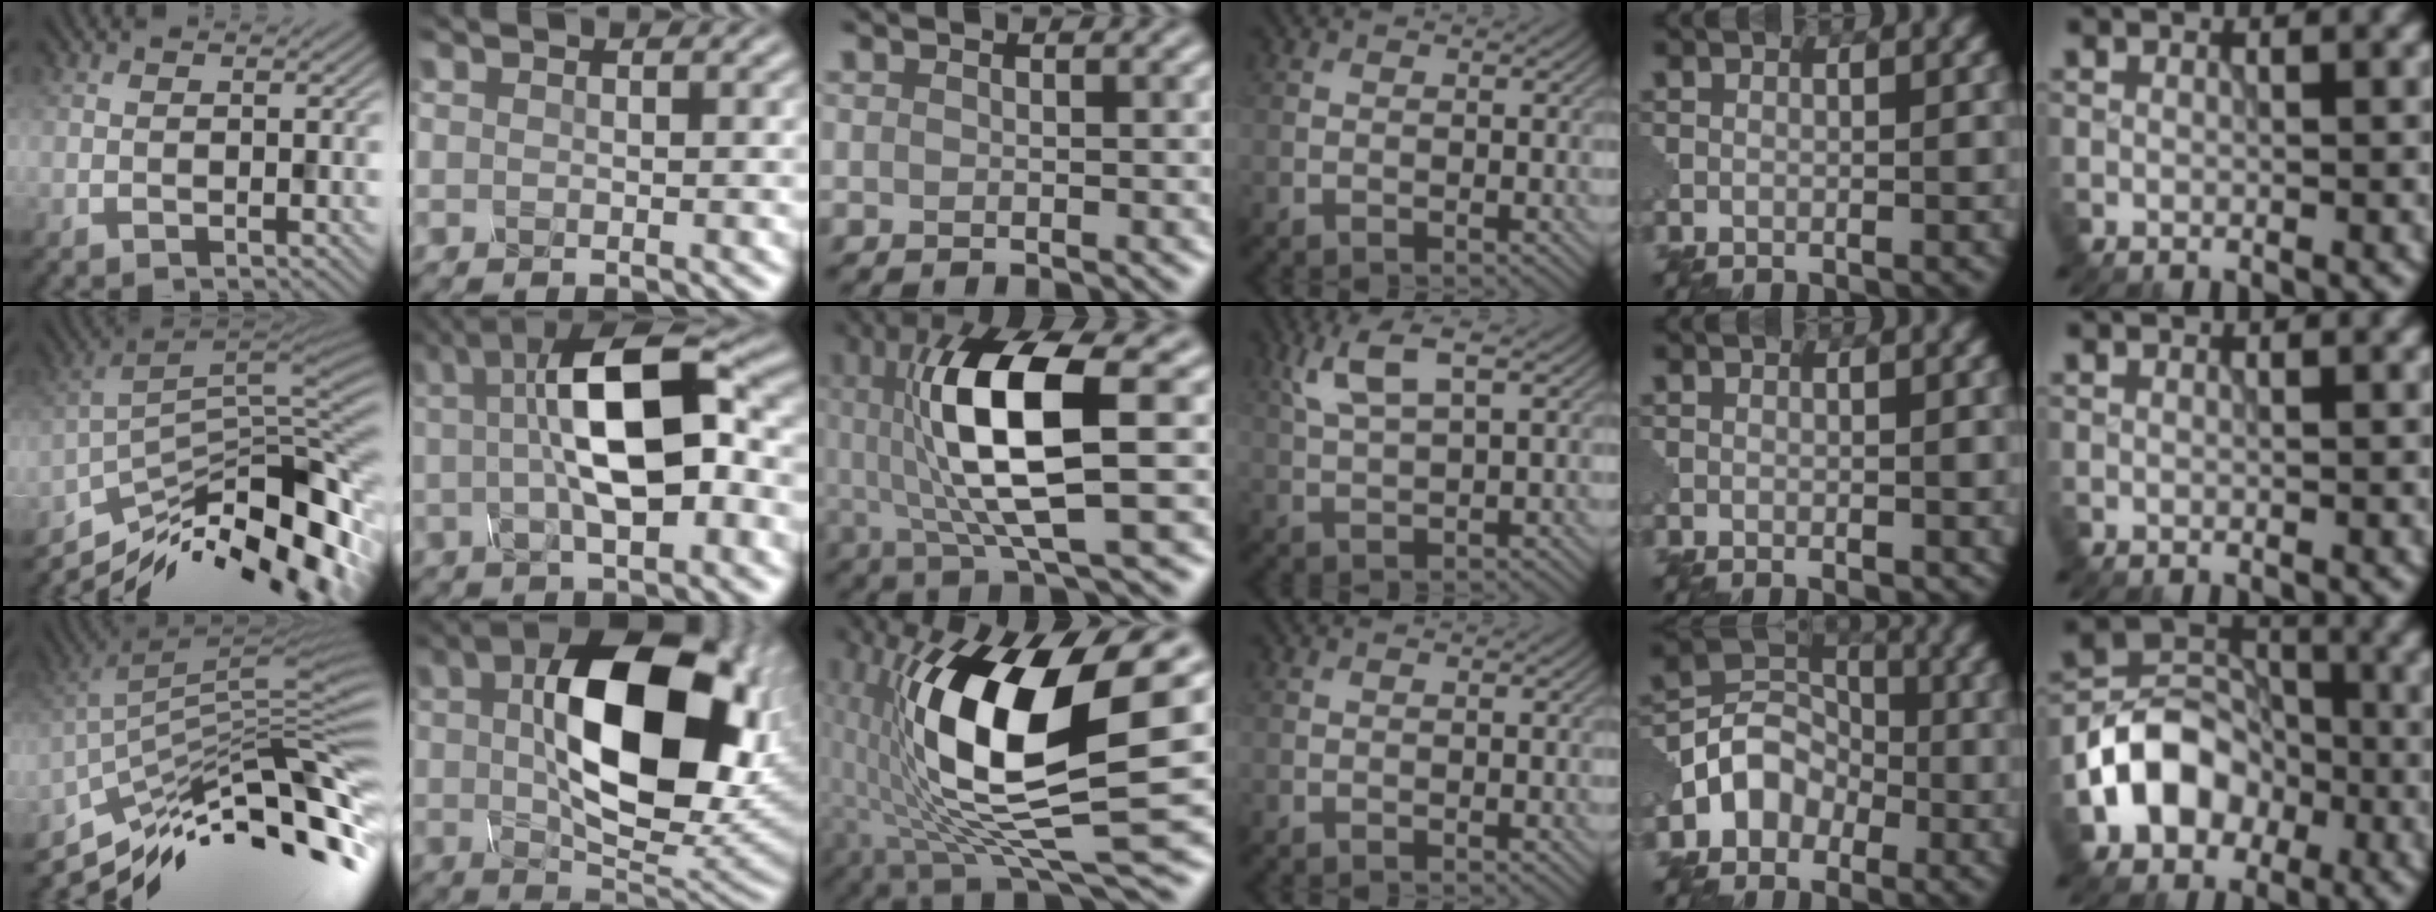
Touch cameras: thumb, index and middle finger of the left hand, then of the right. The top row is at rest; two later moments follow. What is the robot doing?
{"motion": "assemble", "object": "glue stick"}